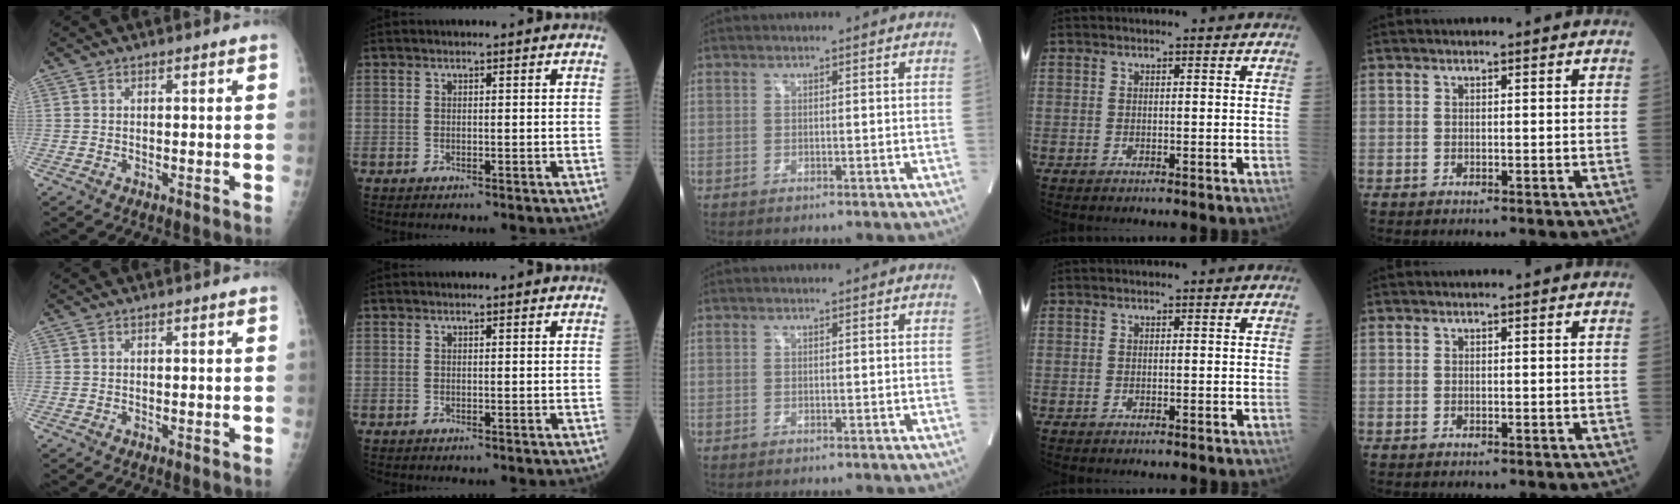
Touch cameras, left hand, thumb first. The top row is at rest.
{}